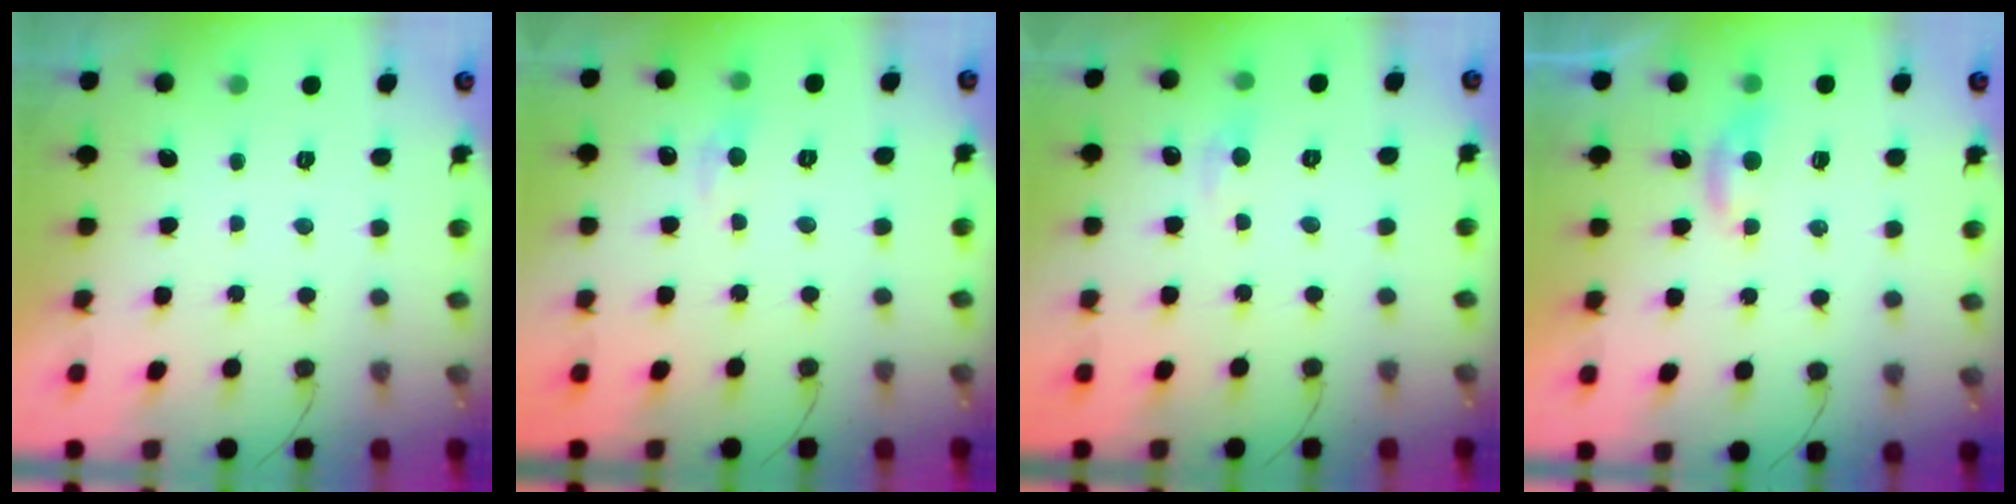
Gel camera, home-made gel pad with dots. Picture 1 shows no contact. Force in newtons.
{"total": 4.9, "press": 4.9, "slide": 0.6}
{"total": 4.3, "press": 4.3, "slide": 0.5}
{"total": 4.5, "press": 4.5, "slide": 0.5}